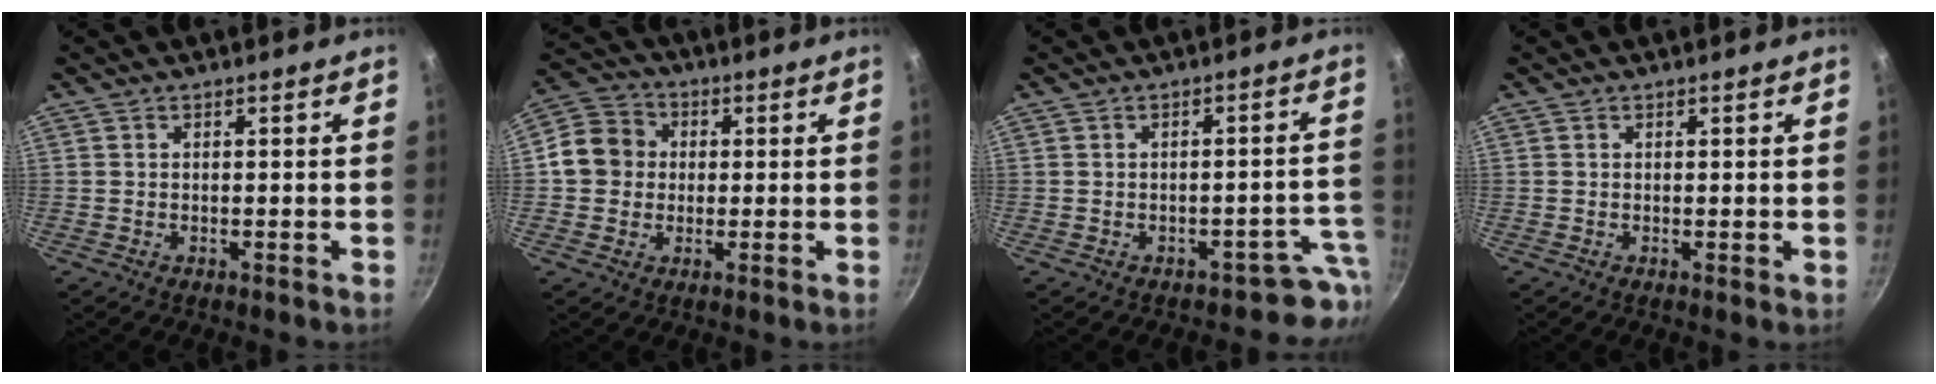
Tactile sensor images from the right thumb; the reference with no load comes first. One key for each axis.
{"total": 8.9, "fx": 0.4, "fy": 8.0, "fz": 3.8, "tx": -0.038, "ty": 0.017, "tz": -0.014}
{"total": 5.2, "fx": -3.3, "fy": 3.5, "fz": 1.8, "tx": 0.043, "ty": 0.044, "tz": -0.037}
{"total": 0.0}